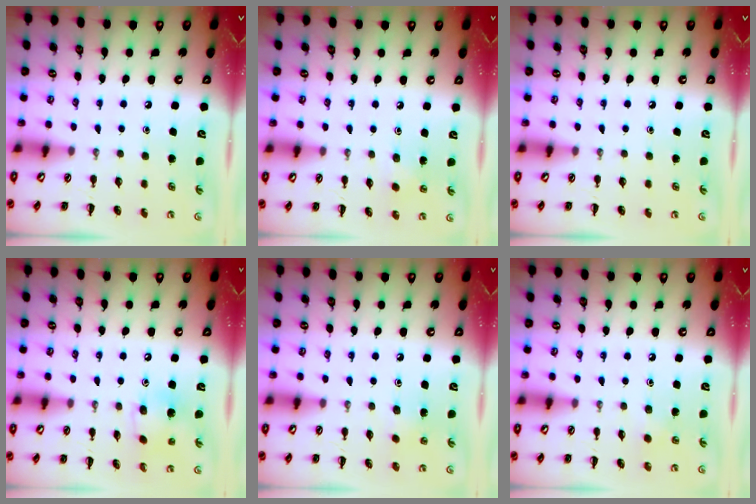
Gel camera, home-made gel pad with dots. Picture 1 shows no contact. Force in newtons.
{"total": 2.8, "press": 2.6, "slide": 0.9}
{"total": 0.0}
{"total": 6.4, "press": 6.2, "slide": 1.7}
{"total": 5.8, "press": 5.5, "slide": 1.7}
{"total": 5.2, "press": 4.9, "slide": 1.7}